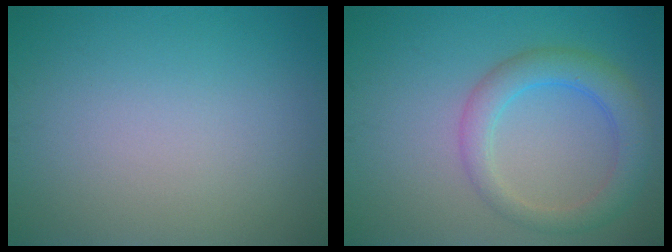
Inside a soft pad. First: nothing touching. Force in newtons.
{"total": 4.2, "press": 4.2, "slide": 0.1}